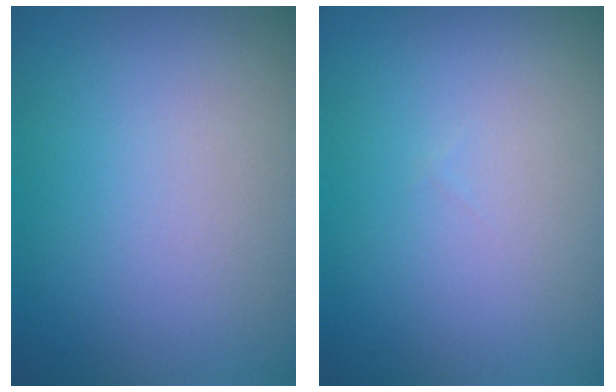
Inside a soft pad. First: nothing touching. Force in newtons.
{"total": 0.0}